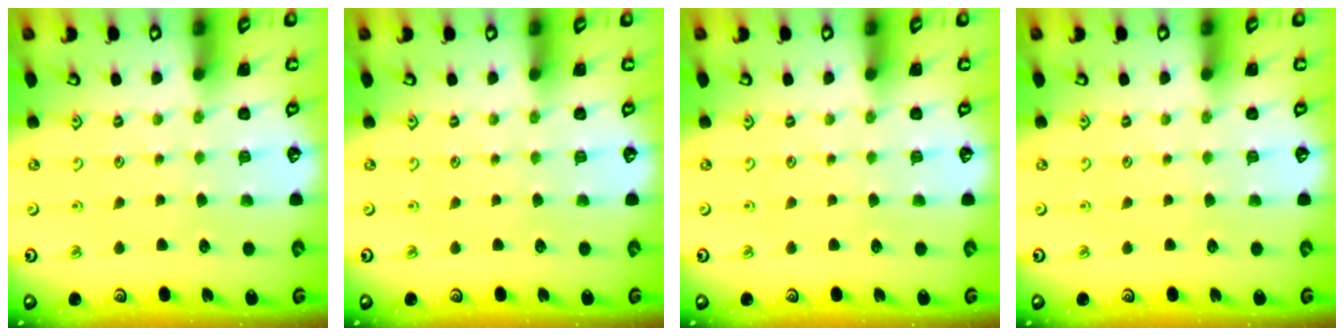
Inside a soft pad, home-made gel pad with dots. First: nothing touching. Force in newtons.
{"total": 0.0}
{"total": 0.0}
{"total": 0.0}